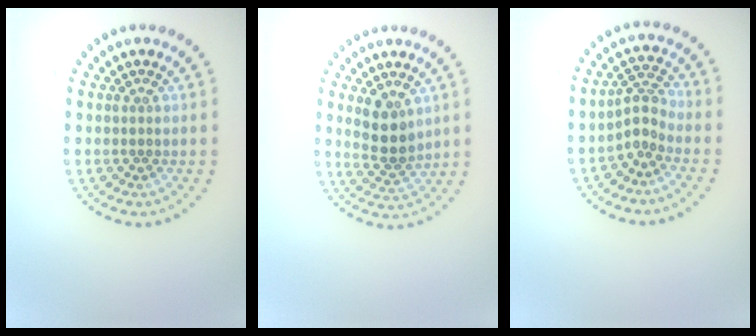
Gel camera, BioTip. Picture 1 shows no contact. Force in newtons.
{"total": 3.6, "press": 3.3, "slide": 1.4}
{"total": 2.3, "press": 1.6, "slide": 1.7}